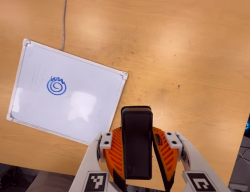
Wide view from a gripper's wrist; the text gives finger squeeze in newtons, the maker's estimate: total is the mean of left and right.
{"total": 6.6, "left": 5.0, "right": 8.2}